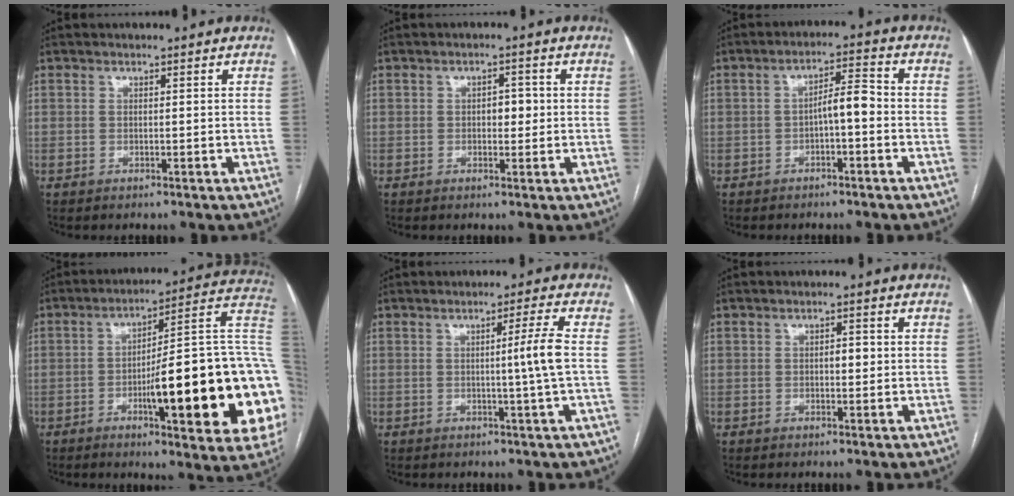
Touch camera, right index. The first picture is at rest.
{"total": 2.6, "force": [0.0, 1.5, 2.2], "torque": [-0.029, 0.008, 0.001]}
{"total": 4.6, "force": [-1.0, 1.1, 4.3], "torque": [-0.068, 0.020, -0.015]}
{"total": 28.2, "force": [-4.4, 3.9, 27.6], "torque": [-0.276, 0.012, -0.064]}
{"total": 4.5, "force": [-0.2, -1.7, 4.2], "torque": [-0.066, -0.004, -0.002]}
{"total": 1.7, "force": [0.0, 0.8, 1.6], "torque": [-0.023, 0.003, 0.000]}